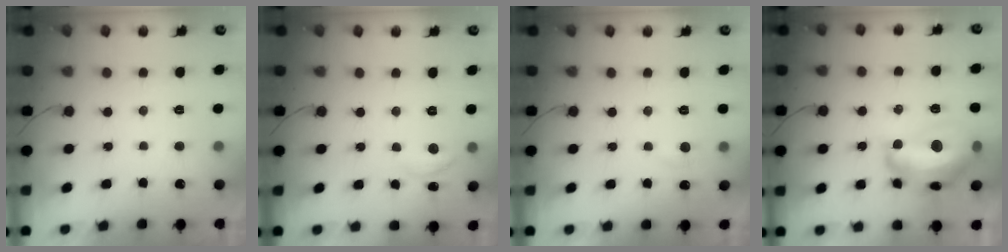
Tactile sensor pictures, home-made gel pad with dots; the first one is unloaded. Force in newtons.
{"total": 7.5, "press": 7.5, "slide": 0.7}
{"total": 3.8, "press": 3.7, "slide": 0.4}
{"total": 16.2, "press": 16.2, "slide": 1.0}